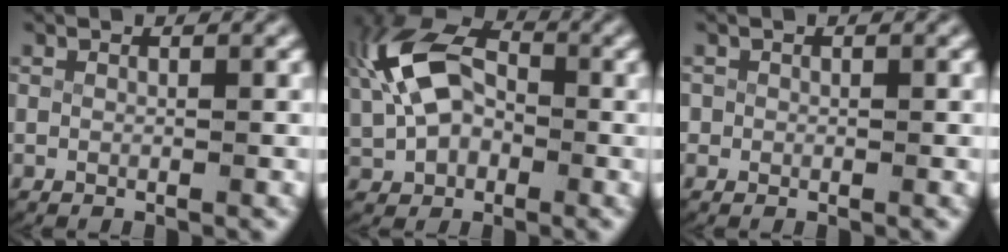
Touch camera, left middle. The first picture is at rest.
{"total": 8.1, "force": [0.9, 5.8, 5.5], "torque": [-0.119, -0.011, 0.024]}
{"total": 0.9, "force": [0.0, 0.9, 0.1], "torque": [-0.010, -0.007, 0.002]}